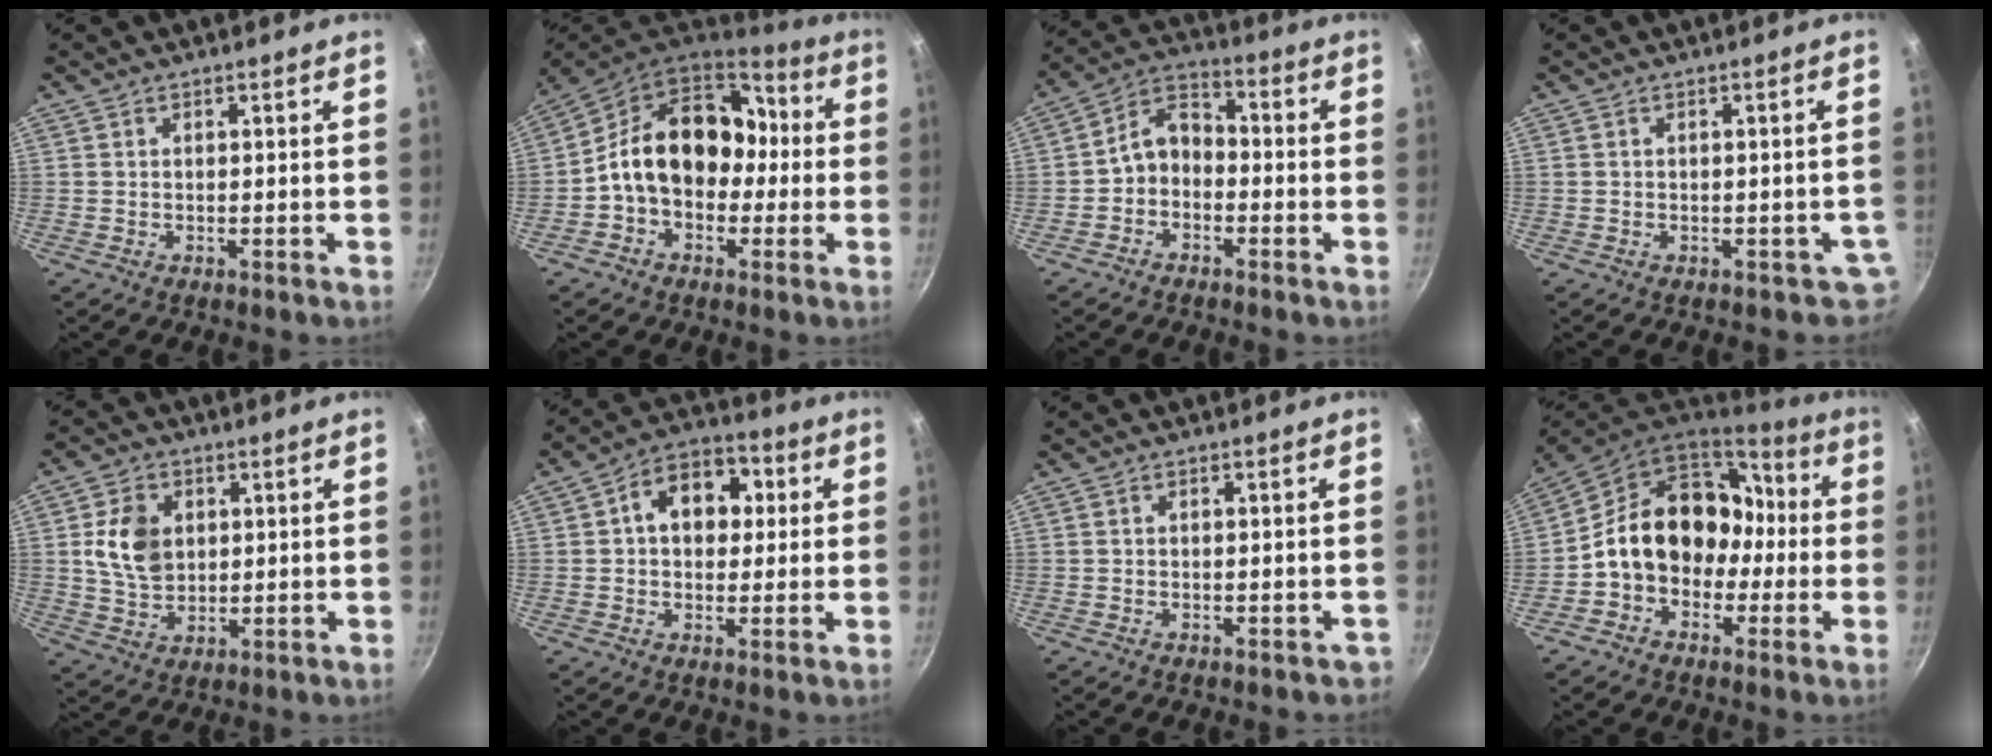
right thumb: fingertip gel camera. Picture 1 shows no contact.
{"total": 17.5, "force": [-0.2, 13.2, 11.4], "torque": [-0.139, 0.053, -0.019]}
{"total": 7.3, "force": [-2.0, 5.4, 4.5], "torque": [-0.060, 0.043, -0.053]}
{"total": 2.2, "force": [-0.8, 1.9, 0.8], "torque": [0.009, 0.019, 0.002]}
{"total": 9.4, "force": [1.9, 7.0, 5.9], "torque": [-0.088, -0.007, 0.037]}
{"total": 11.6, "force": [2.1, 8.4, 7.7], "torque": [-0.071, 0.020, 0.017]}
{"total": 1.3, "force": [-0.7, 1.0, 0.4], "torque": [0.011, 0.020, 0.003]}
{"total": 18.0, "force": [-1.3, 14.5, 10.6], "torque": [-0.122, 0.068, -0.027]}